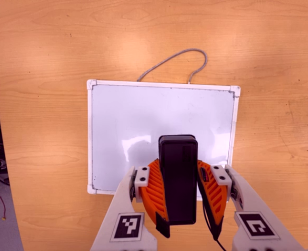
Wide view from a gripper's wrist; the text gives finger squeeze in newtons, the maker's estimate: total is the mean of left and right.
{"total": 8.0, "left": 6.9, "right": 9.1}